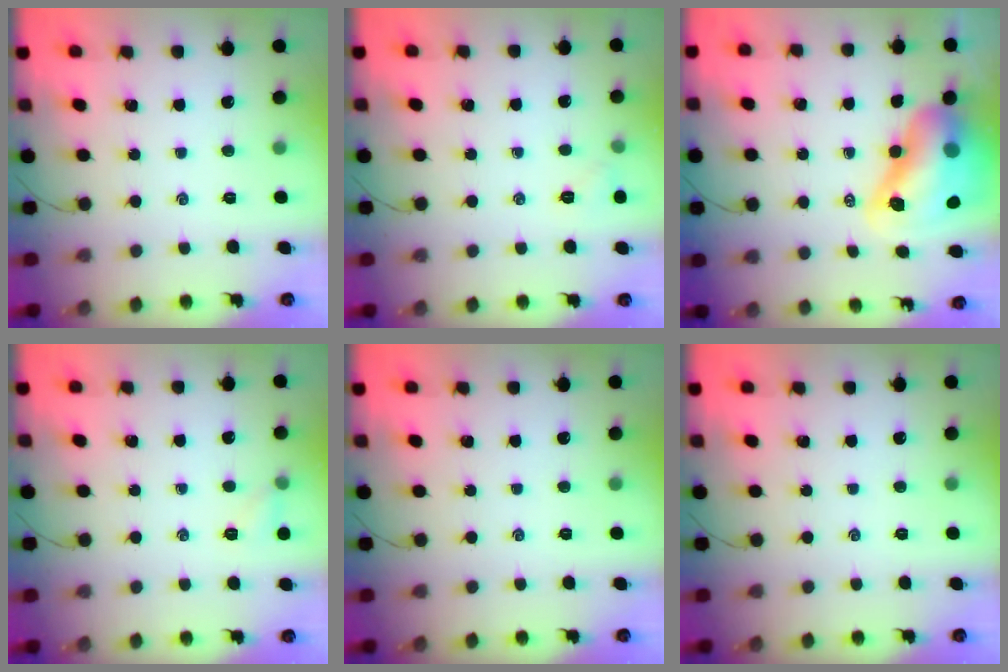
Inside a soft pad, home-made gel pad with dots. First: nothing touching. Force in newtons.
{"total": 3.8, "press": 3.6, "slide": 1.1}
{"total": 16.4, "press": 15.8, "slide": 4.3}
{"total": 5.1, "press": 5.0, "slide": 1.2}
{"total": 0.0}
{"total": 0.0}